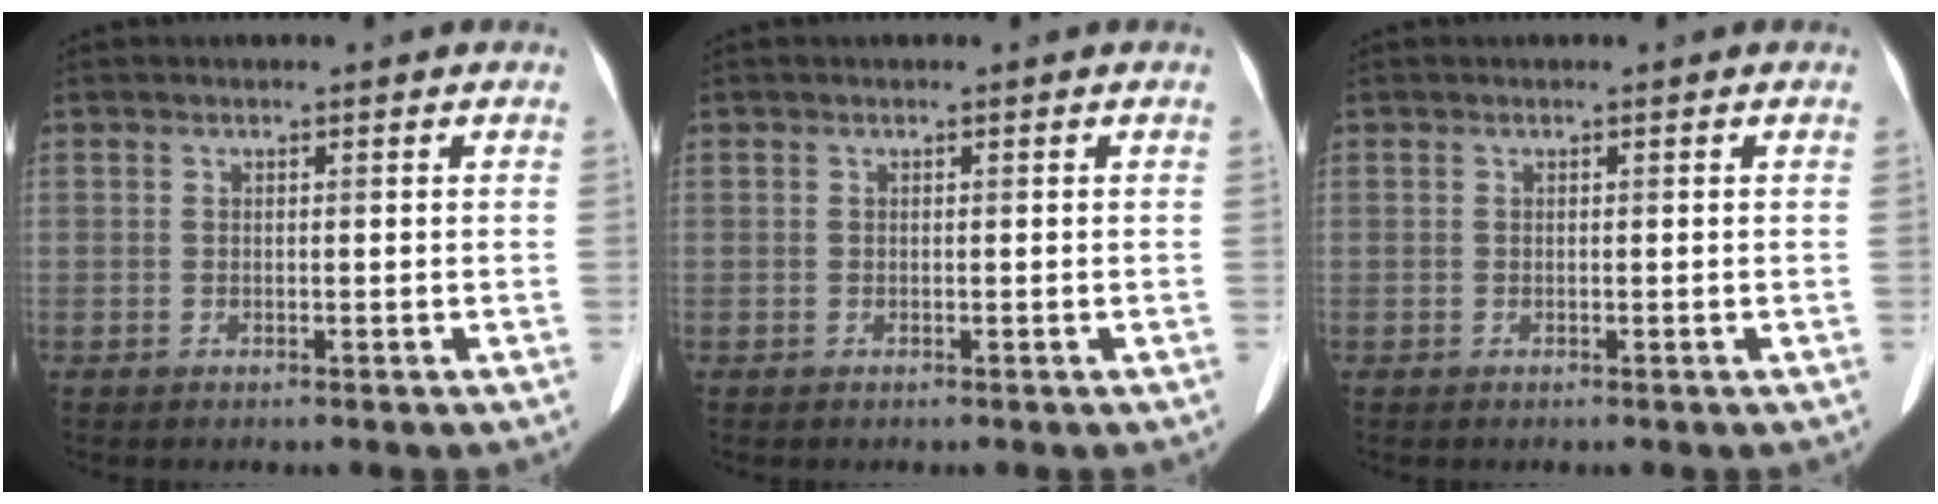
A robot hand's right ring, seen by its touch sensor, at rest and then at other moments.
{"total": 0.0}
{"total": 0.0}